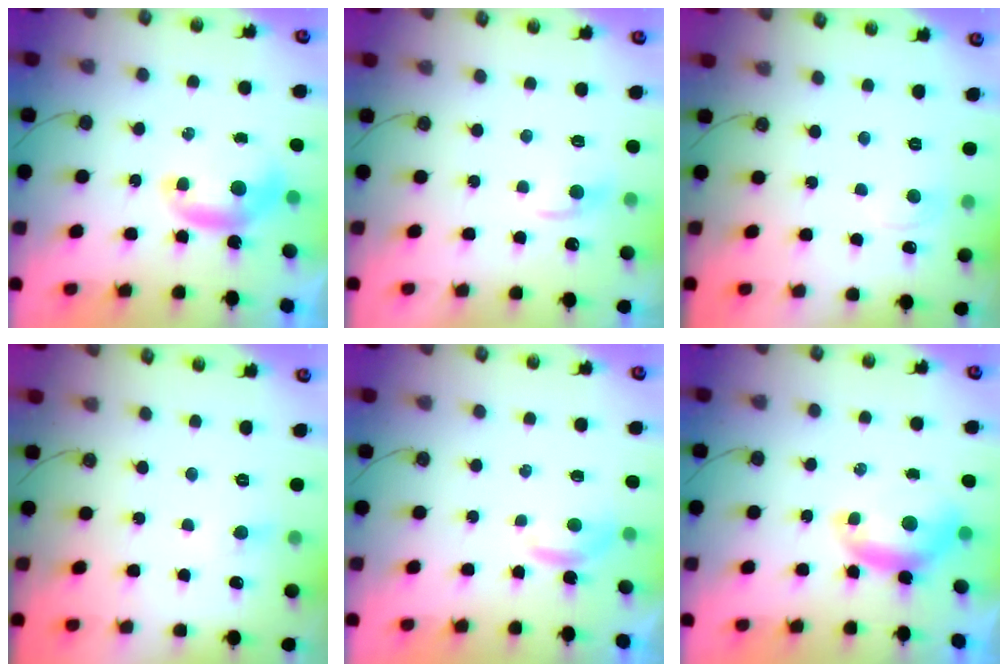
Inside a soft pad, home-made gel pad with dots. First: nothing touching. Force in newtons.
{"total": 0.9, "press": 0.5, "slide": 0.7}
{"total": 0.9, "press": 0.1, "slide": 0.9}
{"total": 2.7, "press": 2.6, "slide": 0.8}
{"total": 1.9, "press": 1.8, "slide": 0.4}
{"total": 0.6, "press": 0.3, "slide": 0.5}